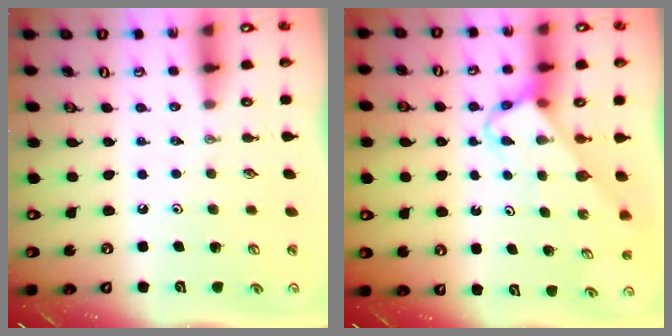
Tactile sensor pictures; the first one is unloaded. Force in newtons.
{"total": 3.8, "press": 3.8, "slide": 0.2}